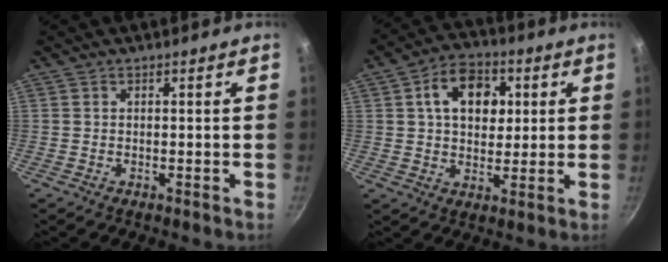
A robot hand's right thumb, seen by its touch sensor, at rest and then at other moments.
{"total": 11.5, "force": [3.1, 8.1, 7.6], "torque": [-0.089, 0.003, 0.040]}